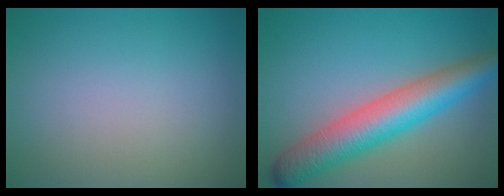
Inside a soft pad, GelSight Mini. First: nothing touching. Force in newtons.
{"total": 7.6, "press": 7.6, "slide": 0.3}